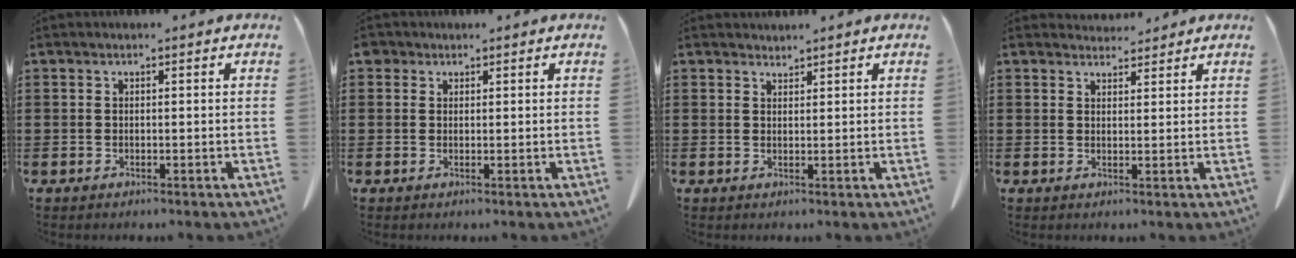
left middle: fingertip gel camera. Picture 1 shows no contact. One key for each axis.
{"total": 1.3, "fx": 0.9, "fy": 1.0, "fz": 0.3, "tx": -0.010, "ty": 0.005, "tz": 0.017}
{"total": 1.2, "fx": 1.2, "fy": 0.1, "fz": -0.1, "tx": -0.001, "ty": -0.002, "tz": 0.024}
{"total": 2.7, "fx": 2.6, "fy": 0.7, "fz": 0.1, "tx": 0.000, "ty": -0.010, "tz": 0.048}